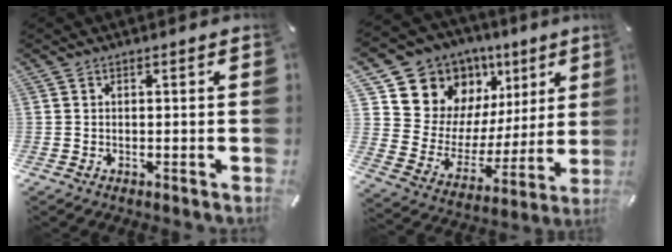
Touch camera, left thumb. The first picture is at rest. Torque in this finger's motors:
{"motor_torque": [0.71, 0.67, 1.40, -1.38, 0.00]}